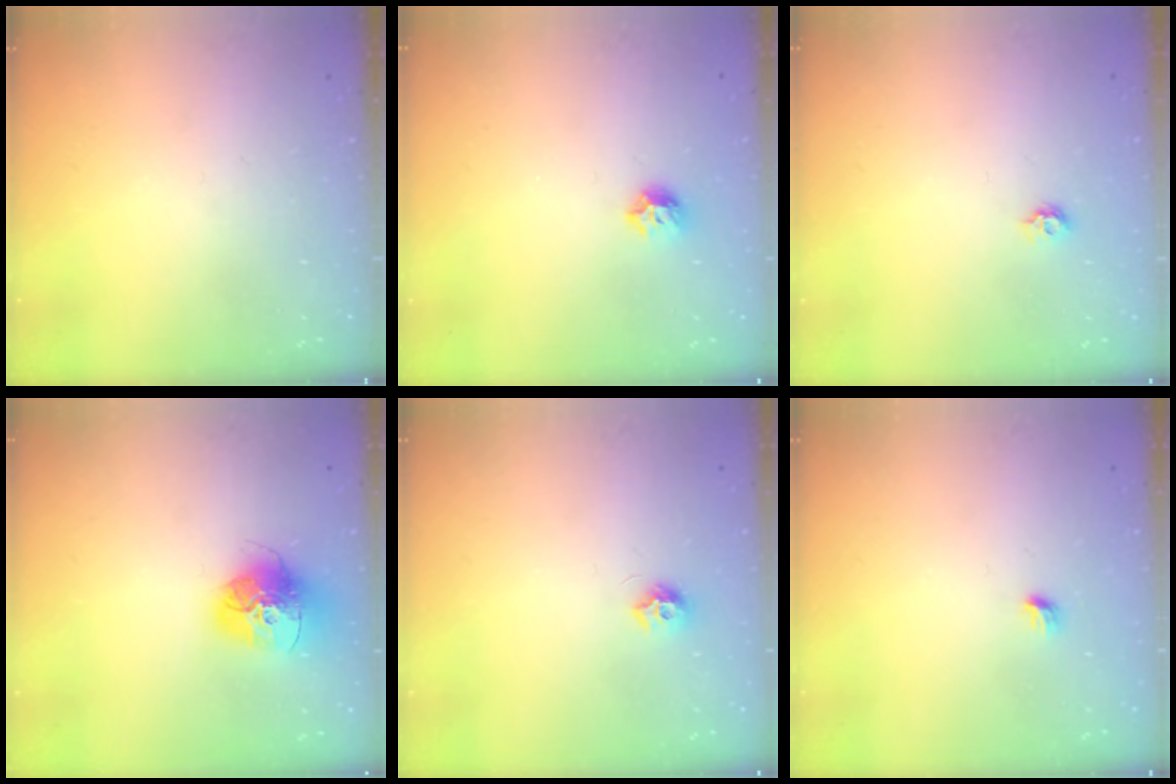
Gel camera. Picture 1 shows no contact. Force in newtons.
{"total": 6.3, "press": 6.2, "slide": 0.9}
{"total": 4.6, "press": 4.6, "slide": 0.6}
{"total": 15.6, "press": 15.5, "slide": 1.4}
{"total": 7.2, "press": 7.2, "slide": 0.4}
{"total": 3.7, "press": 3.6, "slide": 1.0}